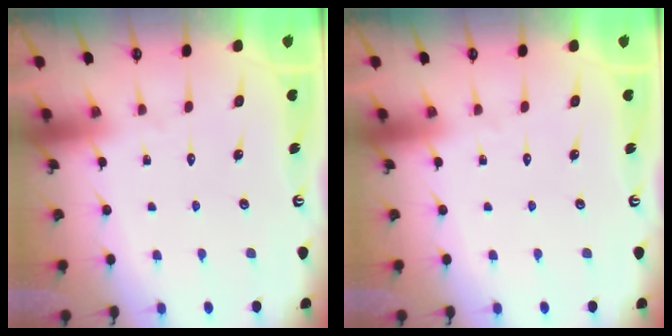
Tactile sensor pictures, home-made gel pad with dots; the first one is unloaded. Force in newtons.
{"total": 0.0}